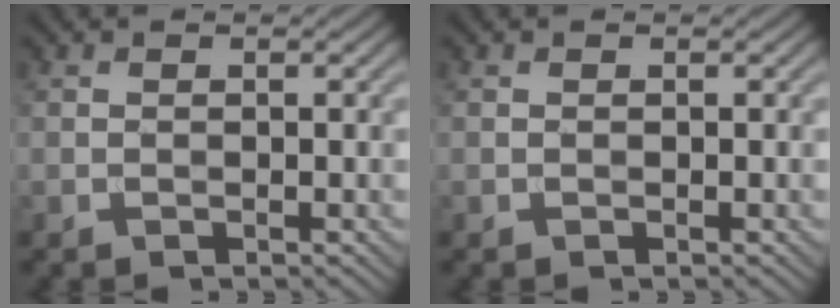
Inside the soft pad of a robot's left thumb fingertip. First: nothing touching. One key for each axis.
{"total": 0.0}